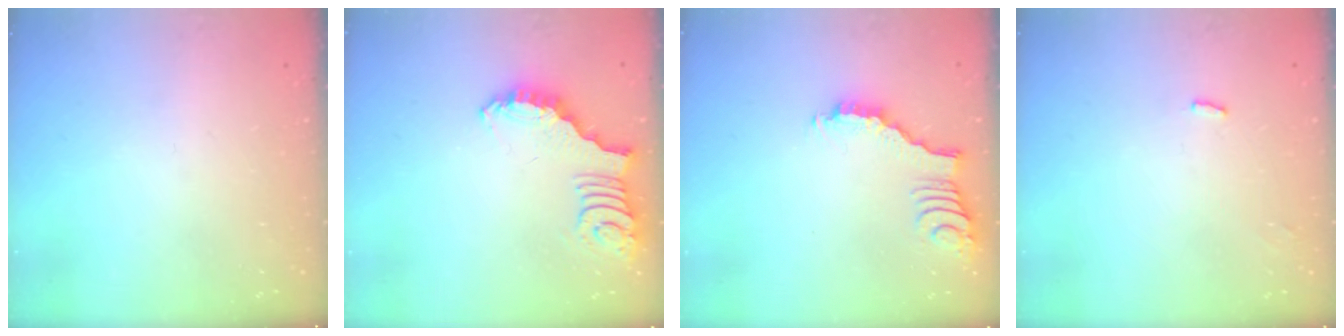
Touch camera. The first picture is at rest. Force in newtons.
{"total": 2.7, "press": 2.7, "slide": 0.5}
{"total": 2.5, "press": 2.4, "slide": 0.4}
{"total": 3.3, "press": 3.3, "slide": 0.1}